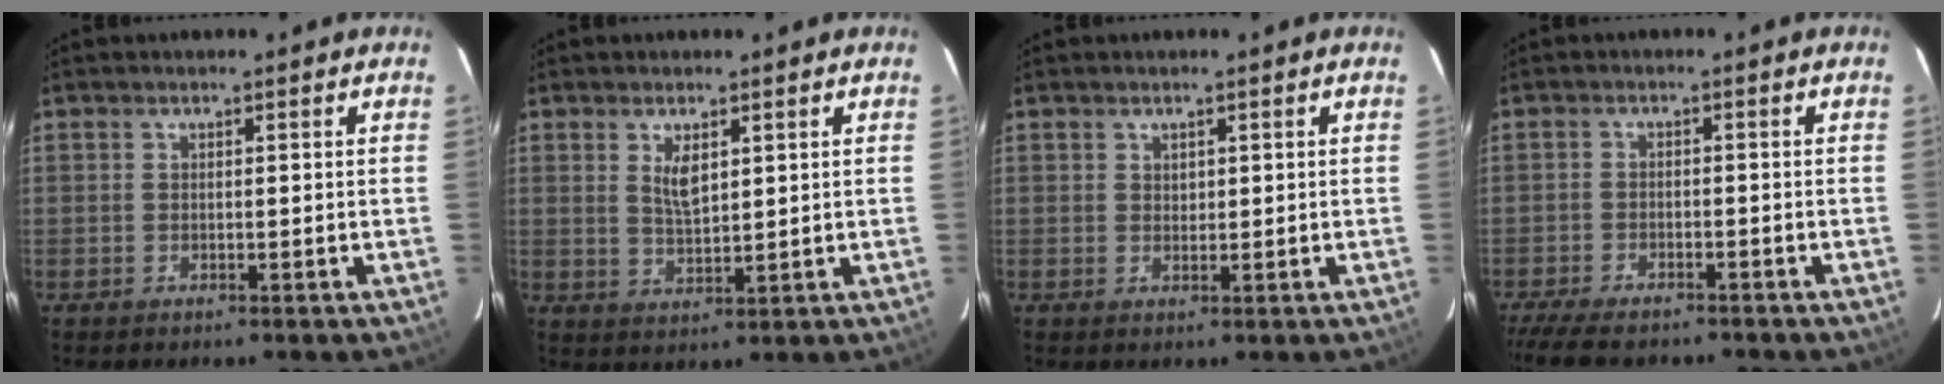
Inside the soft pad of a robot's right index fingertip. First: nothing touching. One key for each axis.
{"total": 4.2, "fx": 1.7, "fy": 1.8, "fz": 3.5, "tx": -0.060, "ty": -0.003, "tz": 0.034}
{"total": 1.0, "fx": 0.6, "fy": 0.8, "fz": 0.2, "tx": -0.001, "ty": 0.003, "tz": 0.012}
{"total": 10.1, "fx": -8.6, "fy": 2.7, "fz": 4.7, "tx": -0.115, "ty": -0.030, "tz": -0.146}